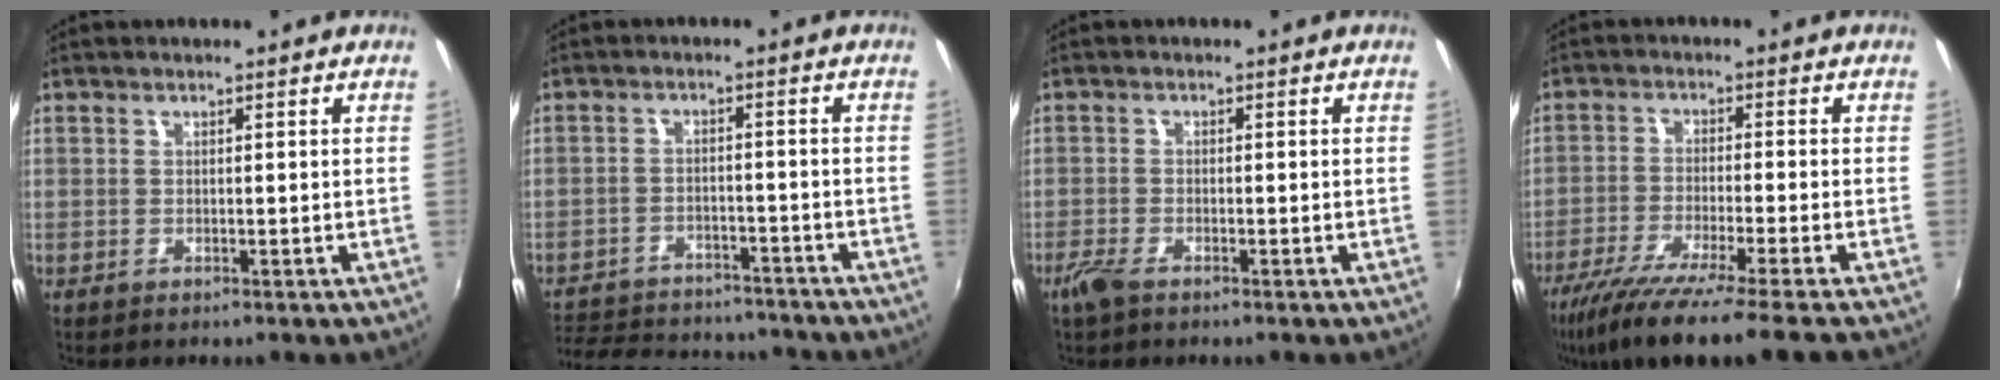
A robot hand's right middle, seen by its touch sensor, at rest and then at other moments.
{"total": 20.1, "force": [-17.1, 7.5, 7.6], "torque": [-0.174, 0.007, -0.231]}
{"total": 3.1, "force": [-2.3, 1.0, 1.8], "torque": [-0.050, -0.007, -0.047]}
{"total": 13.6, "force": [-11.0, -1.3, 7.9], "torque": [-0.160, -0.046, -0.186]}